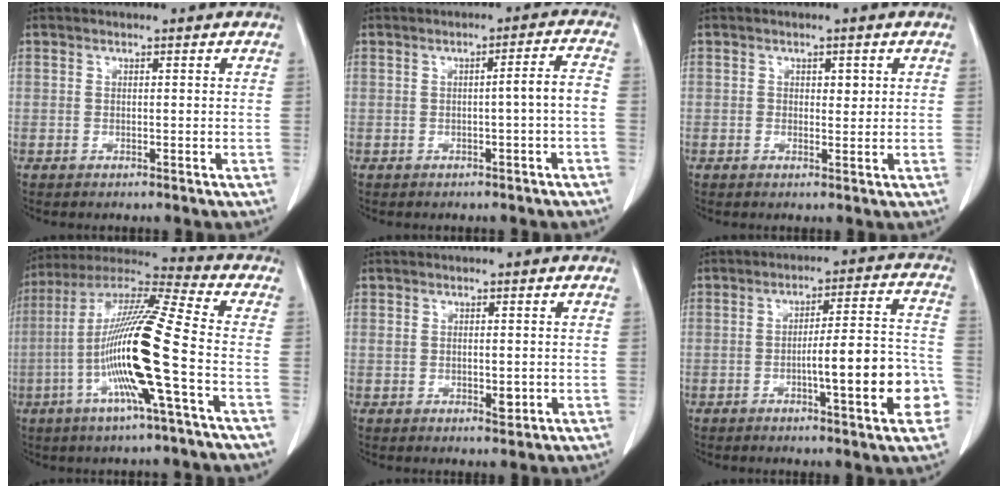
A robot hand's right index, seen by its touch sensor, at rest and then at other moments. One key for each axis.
{"total": 3.3, "fx": -0.9, "fy": -0.4, "fz": 3.2, "tx": -0.044, "ty": 0.007, "tz": -0.013}
{"total": 1.6, "fx": 0.5, "fy": 1.0, "fz": 1.2, "tx": -0.013, "ty": -0.001, "tz": 0.006}
{"total": 17.2, "fx": -4.3, "fy": -0.8, "fz": 16.6, "tx": -0.327, "ty": -0.004, "tz": -0.094}
{"total": 2.5, "fx": -0.2, "fy": 1.2, "fz": 2.1, "tx": -0.039, "ty": -0.001, "tz": 0.004}
{"total": 12.4, "fx": -3.7, "fy": 1.6, "fz": 11.7, "tx": -0.155, "ty": 0.021, "tz": -0.048}